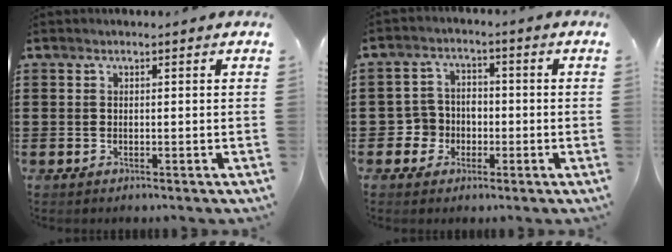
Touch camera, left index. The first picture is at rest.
{"total": 4.3, "force": [-1.7, 3.8, 0.8], "torque": [-0.037, 0.007, -0.038]}